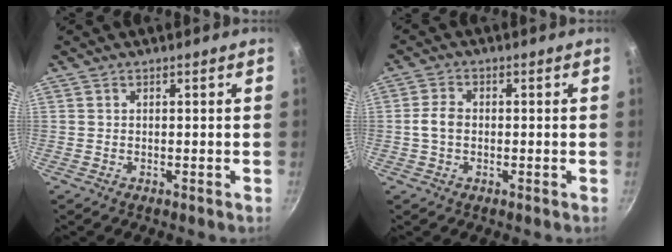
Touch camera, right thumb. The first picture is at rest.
{"total": 3.7, "force": [-0.3, 2.7, 2.6], "torque": [-0.048, 0.014, -0.011]}